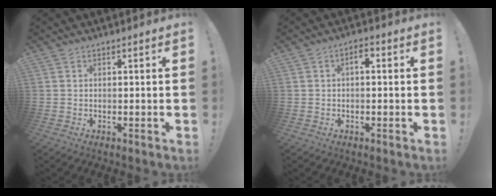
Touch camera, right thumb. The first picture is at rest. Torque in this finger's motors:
{"motor_torque": [0.32, 1.06, 0.15, -0.04, -0.09]}